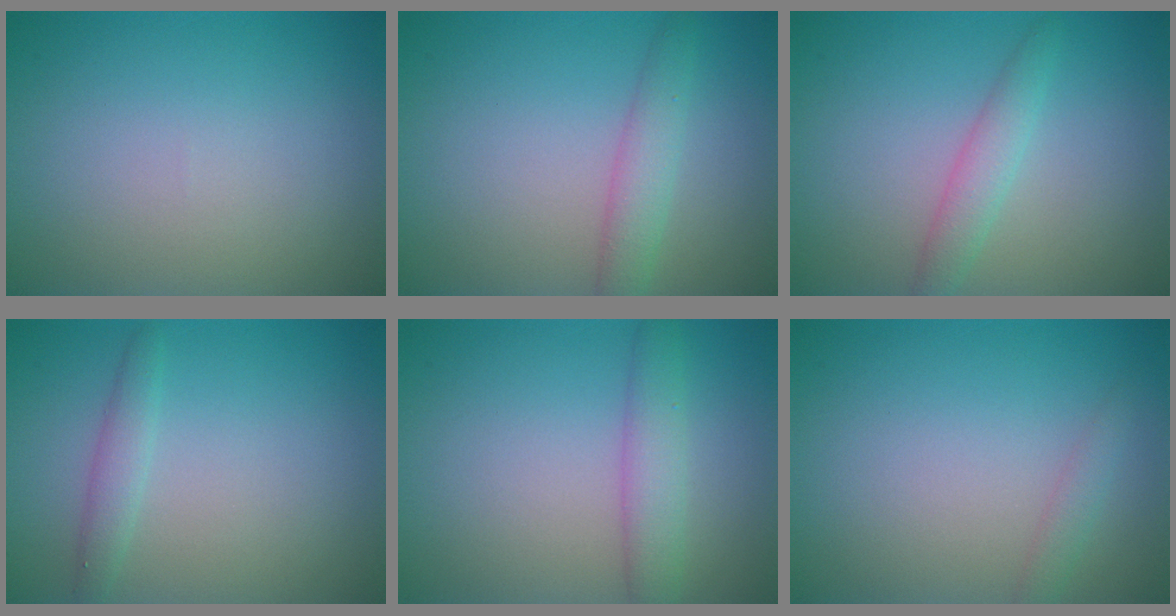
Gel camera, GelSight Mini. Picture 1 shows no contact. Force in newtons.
{"total": 2.6, "press": 2.6, "slide": 0.1}
{"total": 2.1, "press": 2.1, "slide": 0.1}
{"total": 1.6, "press": 1.6, "slide": 0.1}
{"total": 2.9, "press": 2.9, "slide": 0.1}
{"total": 1.2, "press": 1.2, "slide": 0.0}